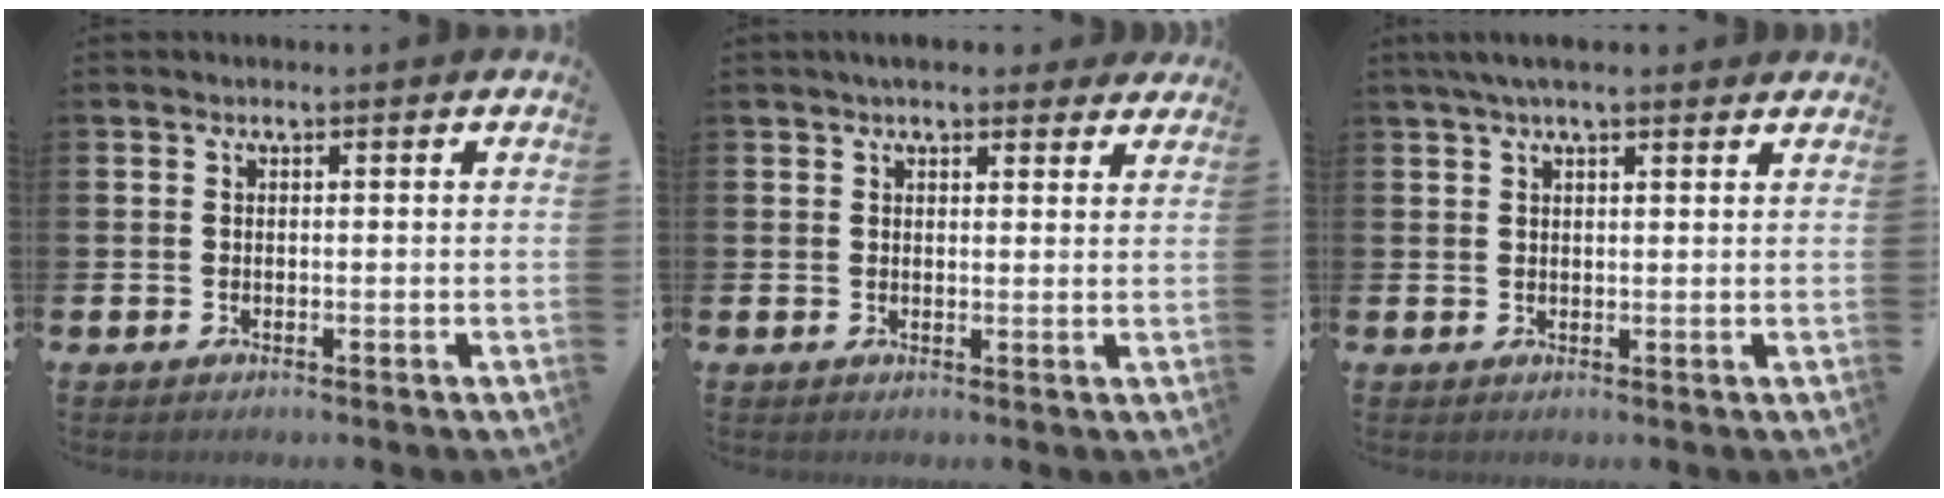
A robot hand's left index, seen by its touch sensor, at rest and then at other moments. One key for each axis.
{"total": 3.6, "fx": 3.3, "fy": 1.0, "fz": 1.0, "tx": -0.015, "ty": -0.010, "tz": 0.058}
{"total": 3.6, "fx": 2.8, "fy": 0.8, "fz": 2.1, "tx": -0.041, "ty": -0.001, "tz": 0.049}